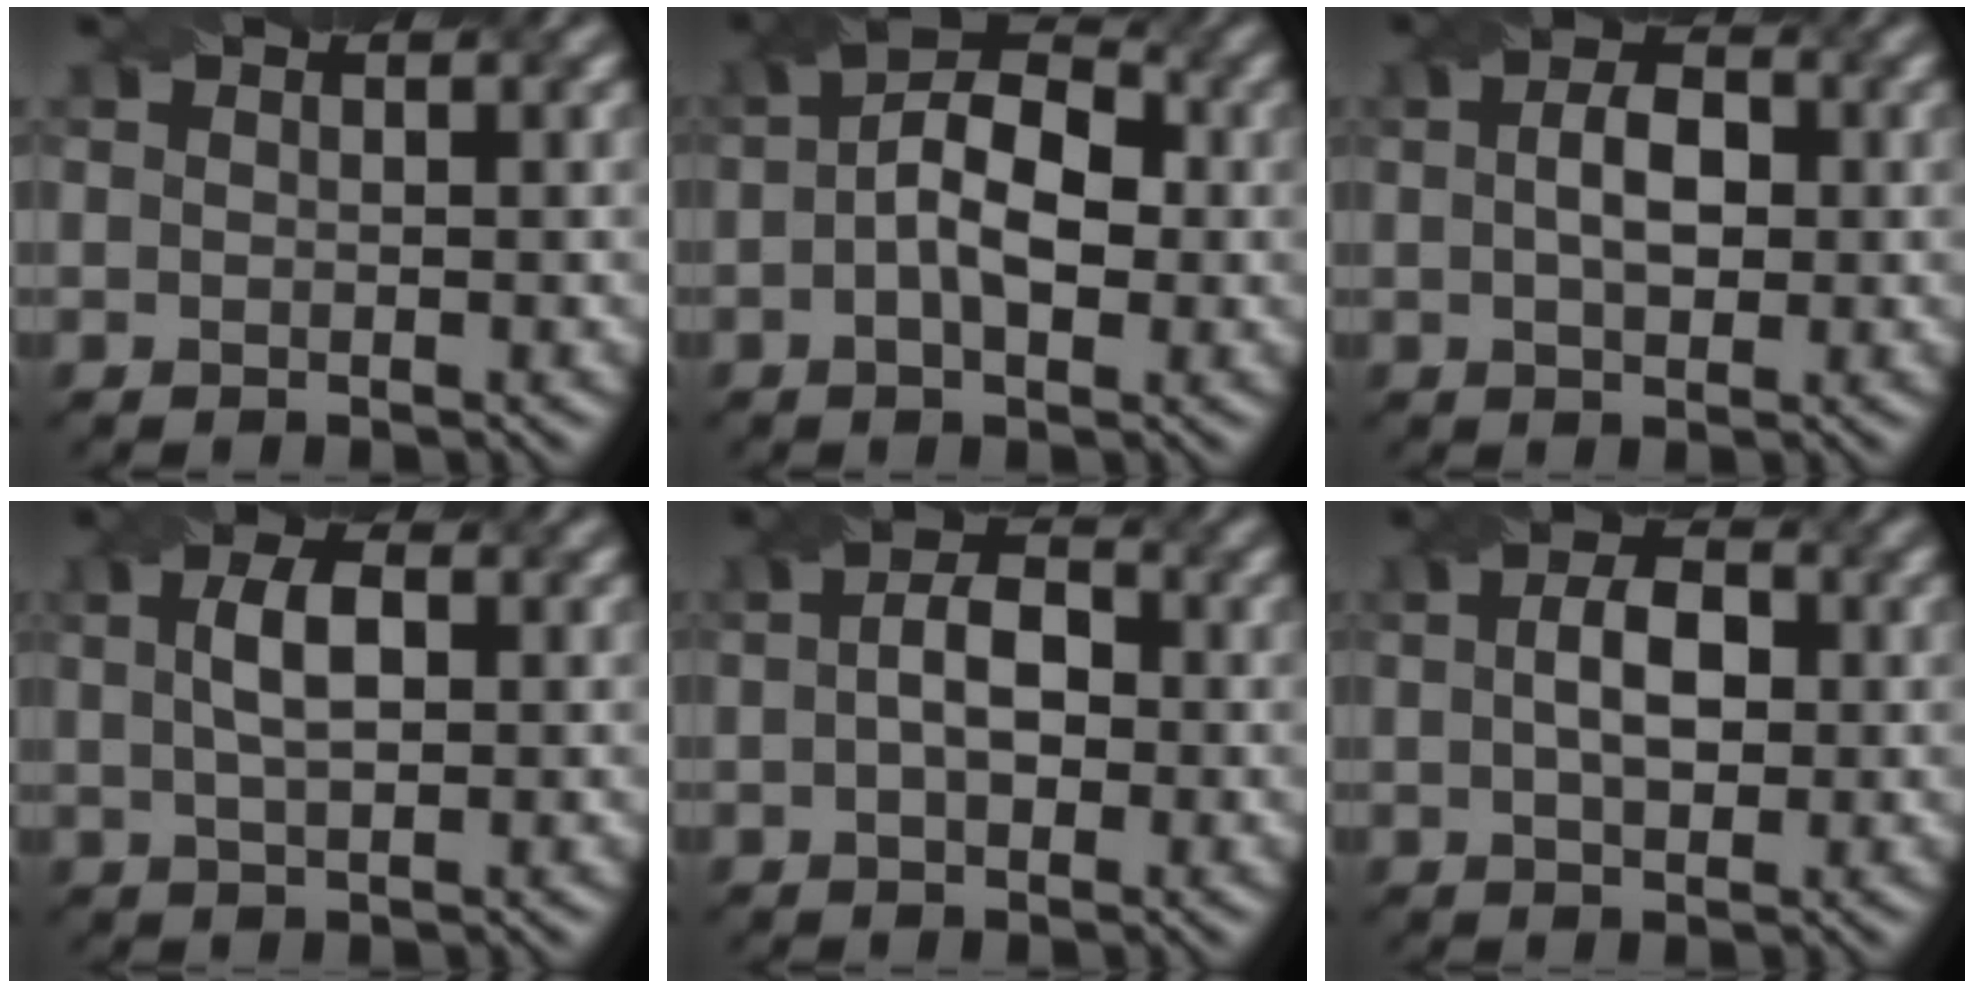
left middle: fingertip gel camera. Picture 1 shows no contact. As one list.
[{"total": 5.9, "force": [-0.6, 3.4, 4.8], "torque": [-0.063, 0.017, -0.004]}, {"total": 3.0, "force": [-0.4, 1.9, 2.2], "torque": [-0.031, 0.008, 0.003]}, {"total": 2.6, "force": [0.0, 1.3, 2.3], "torque": [-0.041, 0.008, 0.015]}, {"total": 3.4, "force": [-0.7, 2.2, 2.5], "torque": [-0.028, 0.012, -0.005]}, {"total": 3.4, "force": [-0.3, 2.1, 2.6], "torque": [-0.037, 0.008, 0.005]}]